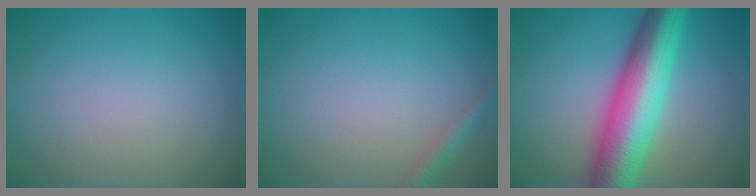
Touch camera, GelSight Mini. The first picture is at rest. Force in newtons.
{"total": 1.4, "press": 1.4, "slide": 0.1}
{"total": 10.6, "press": 10.6, "slide": 0.1}